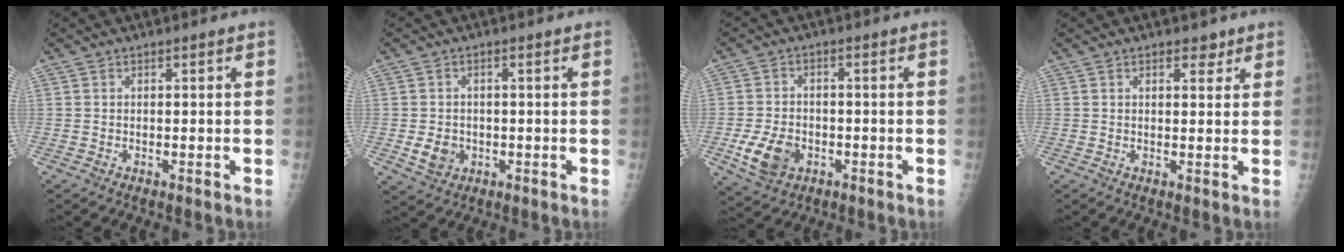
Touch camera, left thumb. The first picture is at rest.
{"total": 4.4, "force": [-0.9, 3.7, 2.2], "torque": [-0.028, 0.001, -0.007]}
{"total": 7.9, "force": [-2.6, 5.6, 4.9], "torque": [-0.086, 0.005, -0.042]}
{"total": 2.5, "force": [1.7, 1.4, 1.2], "torque": [-0.002, -0.009, 0.023]}